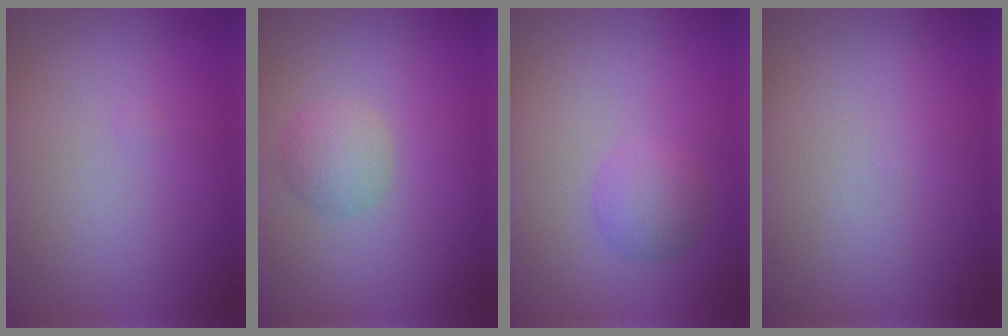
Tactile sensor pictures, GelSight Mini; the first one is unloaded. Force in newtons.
{"total": 2.3, "press": 2.3, "slide": 0.0}
{"total": 2.4, "press": 2.4, "slide": 0.1}
{"total": 0.0}